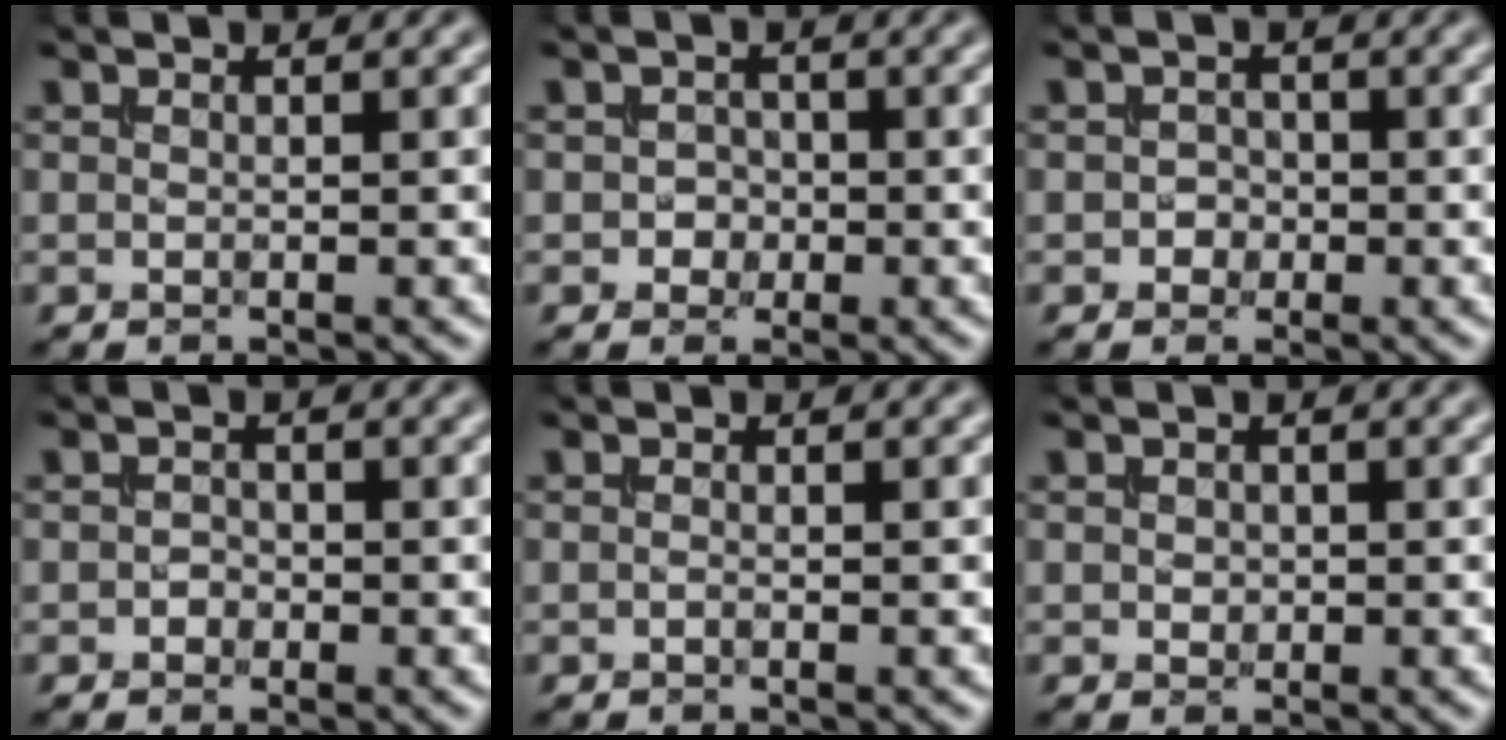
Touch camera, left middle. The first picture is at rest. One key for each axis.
{"total": 1.4, "fx": -0.4, "fy": 1.3, "fz": 0.4, "tx": 0.001, "ty": 0.001, "tz": -0.011}
{"total": 1.2, "fx": -0.4, "fy": 1.1, "fz": 0.3, "tx": -0.001, "ty": 0.001, "tz": -0.010}
{"total": 0.8, "fx": -0.4, "fy": 0.7, "fz": 0.2, "tx": -0.001, "ty": -0.001, "tz": -0.010}
{"total": 0.0}
{"total": 0.7, "fx": 0.0, "fy": 0.6, "fz": 0.3, "tx": -0.008, "ty": -0.001, "tz": -0.001}